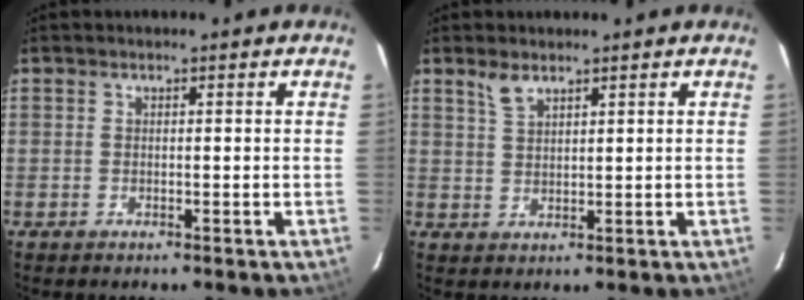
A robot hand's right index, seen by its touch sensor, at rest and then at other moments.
{"total": 2.9, "force": [2.3, 1.0, 1.5], "torque": [-0.030, 0.002, 0.047]}